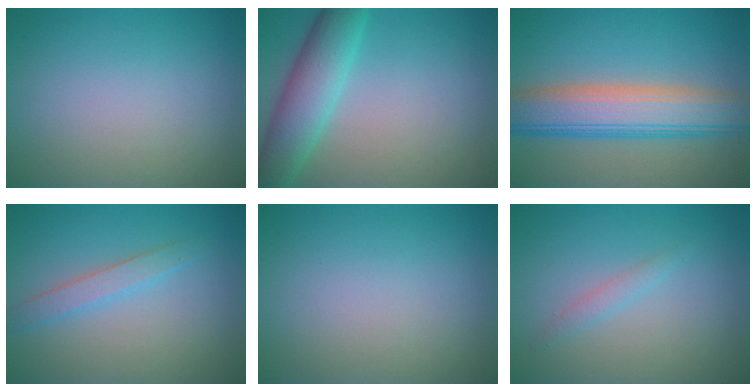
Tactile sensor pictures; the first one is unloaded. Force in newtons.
{"total": 5.9, "press": 5.9, "slide": 0.3}
{"total": 8.0, "press": 8.0, "slide": 0.5}
{"total": 2.0, "press": 2.0, "slide": 0.0}
{"total": 0.0}
{"total": 1.1, "press": 1.1, "slide": 0.1}